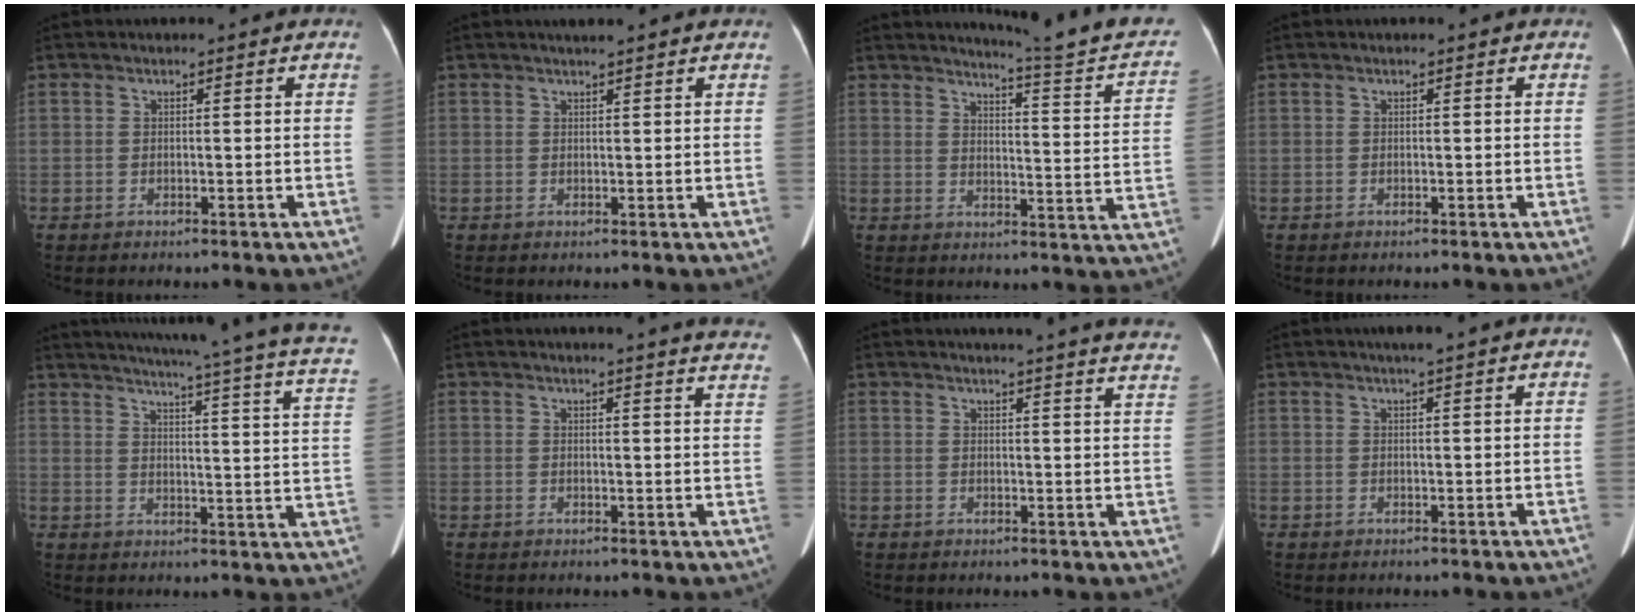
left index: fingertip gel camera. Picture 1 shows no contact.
{"total": 2.7, "force": [2.3, 0.0, 1.4], "torque": [-0.017, 0.016, 0.032]}
{"total": 14.7, "force": [13.9, -0.7, 4.8], "torque": [-0.058, -0.073, 0.154]}
{"total": 0.0}
{"total": 23.6, "force": [19.1, 0.0, 13.9], "torque": [-0.204, -0.047, 0.219]}
{"total": 14.7, "force": [13.9, 0.4, 4.7], "torque": [-0.049, -0.052, 0.138]}
{"total": 19.8, "force": [18.6, 0.5, 6.8], "torque": [-0.084, -0.054, 0.201]}
{"total": 3.0, "force": [2.4, -0.4, 1.8], "torque": [-0.022, 0.012, 0.035]}